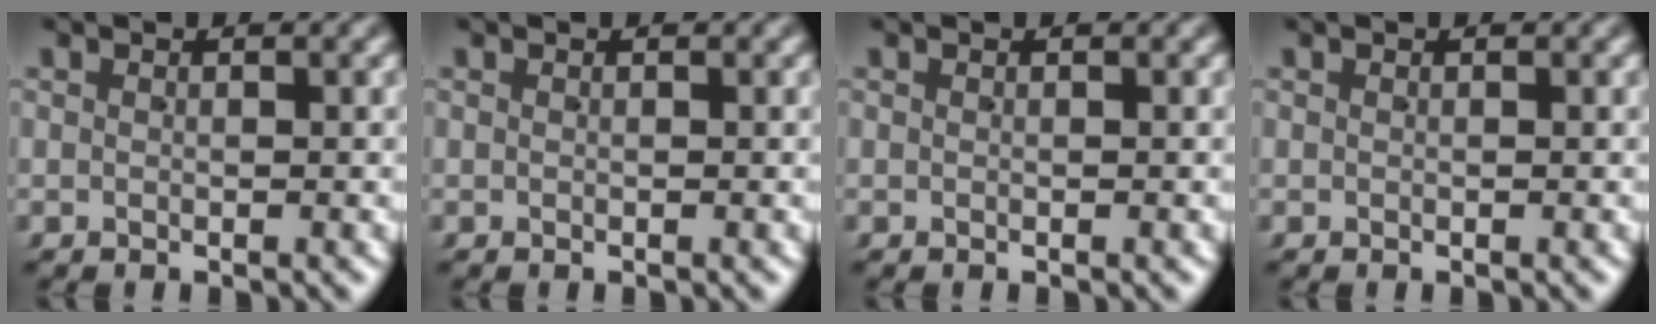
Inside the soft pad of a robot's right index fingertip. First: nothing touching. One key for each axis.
{"total": 0.0}
{"total": 0.0}
{"total": 0.0}